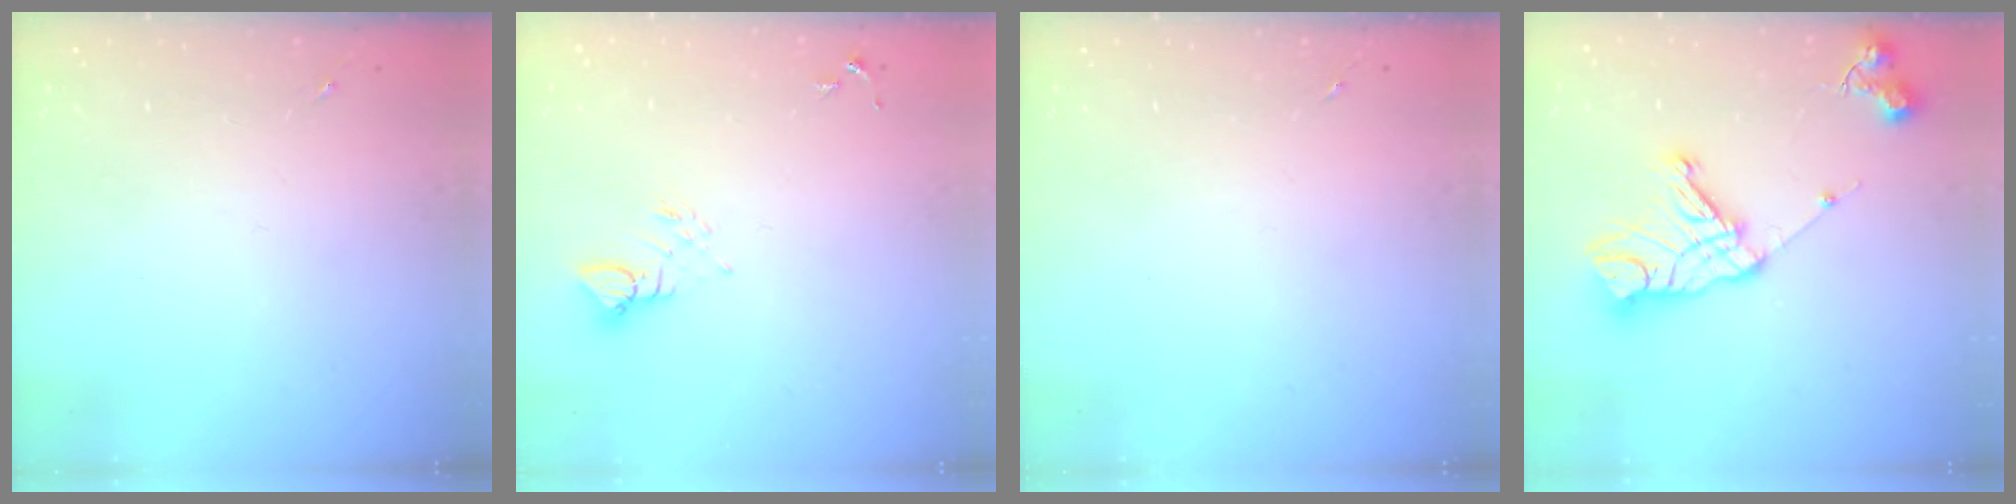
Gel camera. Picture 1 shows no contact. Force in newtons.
{"total": 3.8, "press": 3.8, "slide": 0.3}
{"total": 0.0}
{"total": 15.6, "press": 15.6, "slide": 1.2}